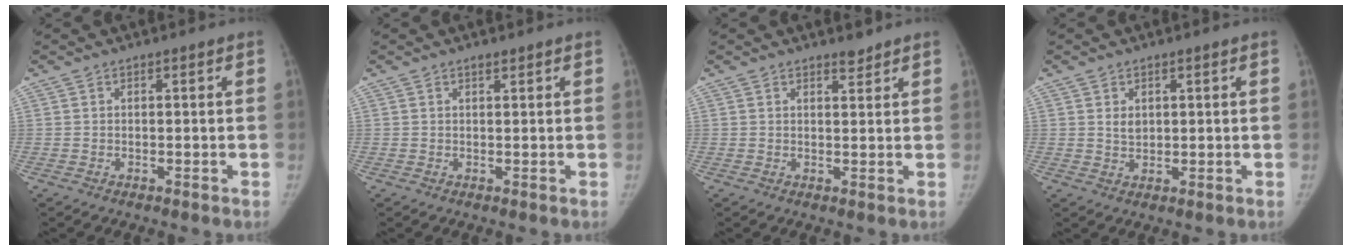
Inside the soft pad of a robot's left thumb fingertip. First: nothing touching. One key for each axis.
{"total": 0.7, "fx": 0.6, "fy": 0.2, "fz": 0.3, "tx": -0.006, "ty": -0.004, "tz": 0.010}
{"total": 1.7, "fx": 1.6, "fy": 0.5, "fz": 0.5, "tx": 0.003, "ty": -0.013, "tz": 0.022}
{"total": 2.2, "fx": 0.8, "fy": 1.6, "fz": 1.3, "tx": -0.013, "ty": -0.007, "tz": 0.018}